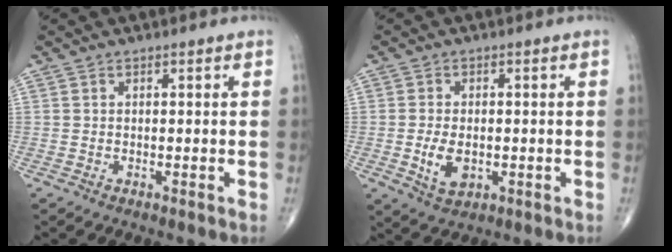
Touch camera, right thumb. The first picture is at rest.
{"total": 5.5, "force": [-0.9, 3.3, 4.3], "torque": [-0.072, -0.006, -0.009]}